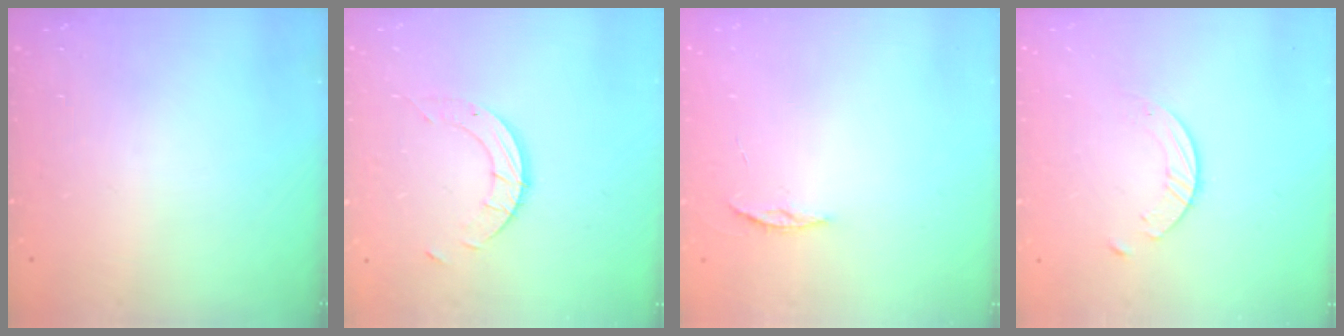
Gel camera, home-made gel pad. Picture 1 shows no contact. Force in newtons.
{"total": 5.6, "press": 5.6, "slide": 0.1}
{"total": 3.5, "press": 3.5, "slide": 0.4}
{"total": 1.4, "press": 1.4, "slide": 0.2}